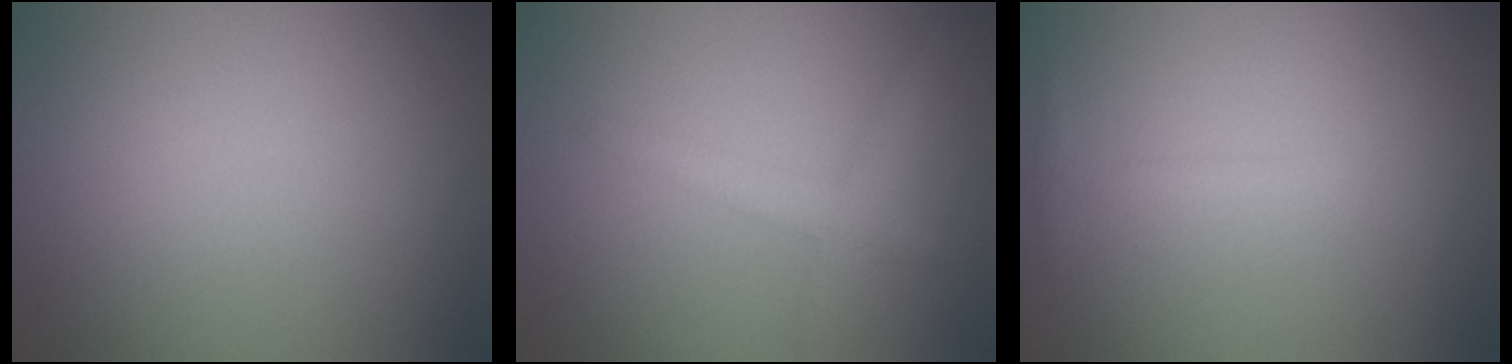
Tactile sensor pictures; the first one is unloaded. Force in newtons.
{"total": 2.6, "press": 2.6, "slide": 0.2}
{"total": 1.1, "press": 1.1, "slide": 0.0}